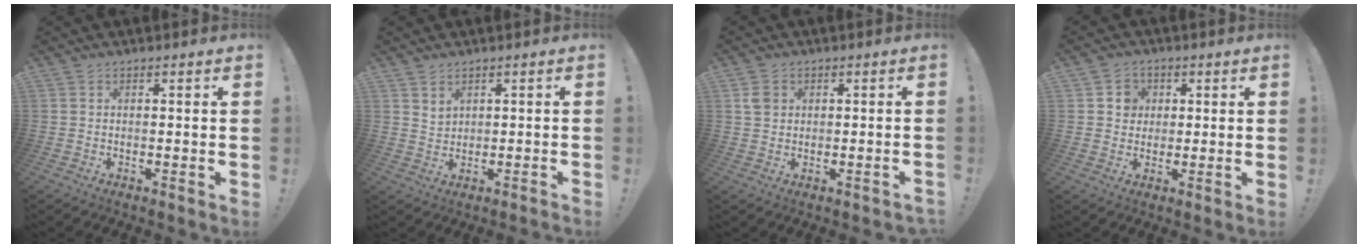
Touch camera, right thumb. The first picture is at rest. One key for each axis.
{"total": 1.3, "fx": 0.9, "fy": 0.8, "fz": 0.4, "tx": -0.005, "ty": -0.010, "tz": 0.015}
{"total": 3.8, "fx": 0.8, "fy": 3.3, "fz": 1.6, "tx": -0.017, "ty": 0.004, "tz": 0.016}
{"total": 5.0, "fx": 1.1, "fy": 4.8, "fz": 1.1, "tx": -0.012, "ty": -0.003, "tz": 0.020}